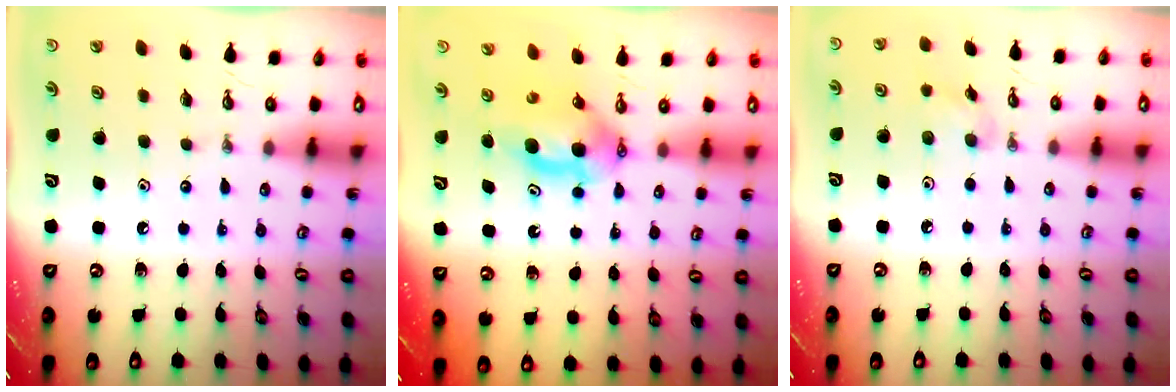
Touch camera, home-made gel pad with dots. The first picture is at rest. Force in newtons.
{"total": 5.9, "press": 5.6, "slide": 1.9}
{"total": 7.5, "press": 7.1, "slide": 2.3}